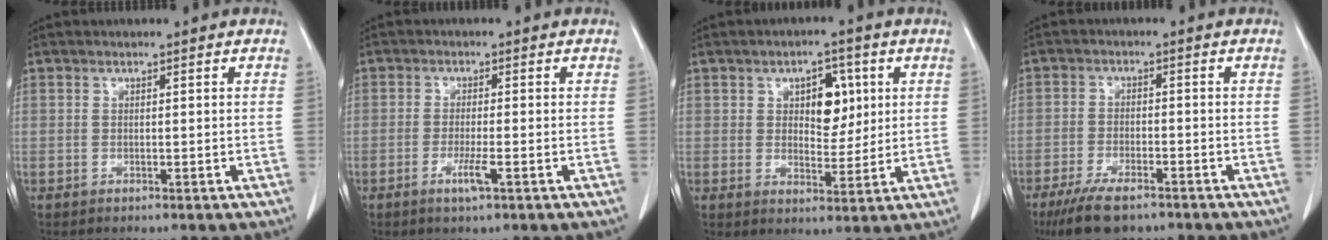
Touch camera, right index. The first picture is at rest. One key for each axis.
{"total": 3.2, "fx": -1.5, "fy": 0.0, "fz": 2.9, "tx": -0.056, "ty": -0.005, "tz": -0.028}
{"total": 5.4, "fx": 1.4, "fy": 3.3, "fz": 4.1, "tx": -0.053, "ty": 0.009, "tz": 0.025}
{"total": 8.5, "fx": -6.4, "fy": 2.4, "fz": 5.0, "tx": -0.094, "ty": -0.017, "tz": -0.108}